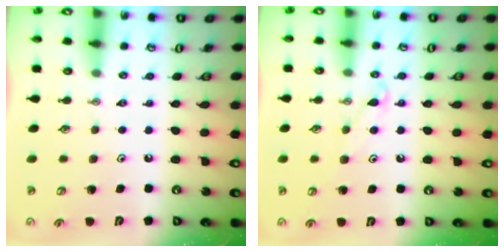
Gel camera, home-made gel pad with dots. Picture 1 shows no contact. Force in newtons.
{"total": 4.6, "press": 4.5, "slide": 0.7}